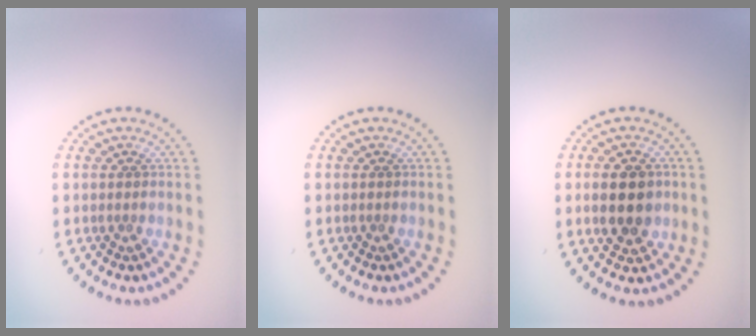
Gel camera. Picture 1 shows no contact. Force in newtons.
{"total": 0.0}
{"total": 4.6, "press": 4.6, "slide": 0.2}